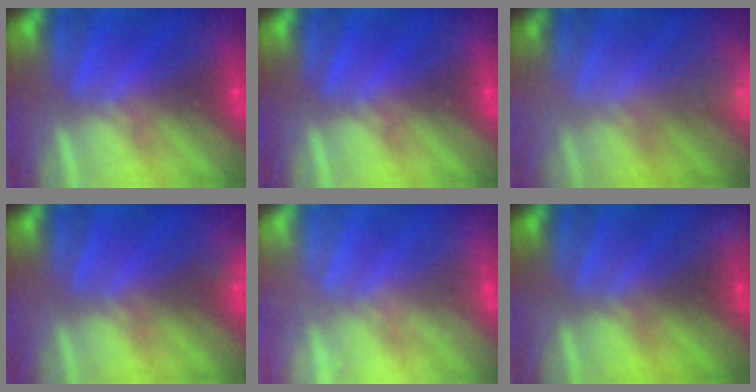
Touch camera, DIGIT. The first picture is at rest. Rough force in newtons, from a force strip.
{"total": 0.0}
{"total": 2.3}
{"total": 2.9}
{"total": 1.6}
{"total": 2.4}